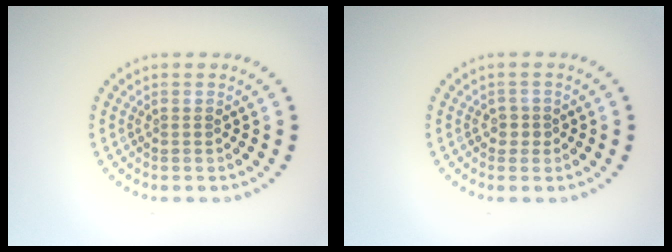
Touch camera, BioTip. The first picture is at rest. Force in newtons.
{"total": 1.1, "press": 0.9, "slide": 0.6}